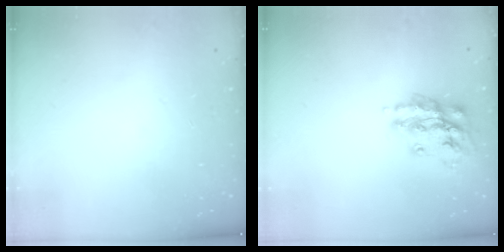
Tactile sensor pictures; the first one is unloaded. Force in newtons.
{"total": 15.1, "press": 15.0, "slide": 1.0}